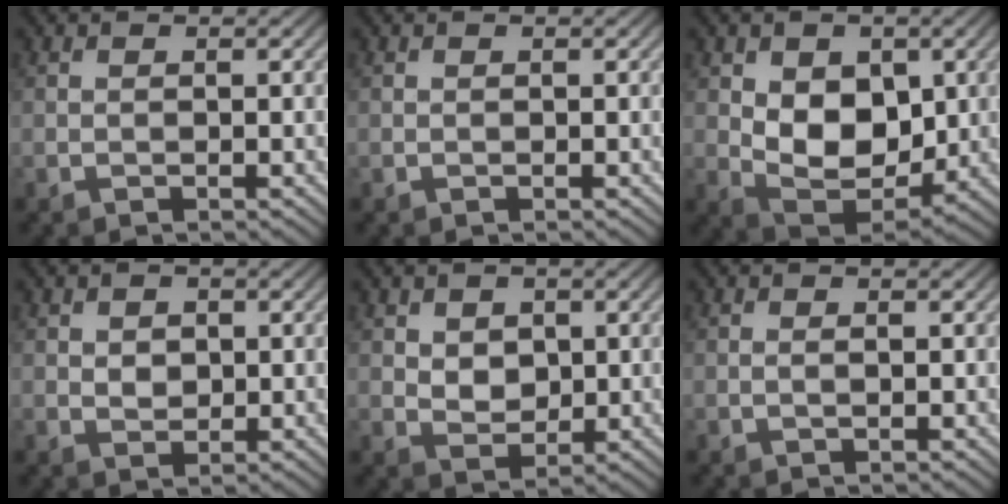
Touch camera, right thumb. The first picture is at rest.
{"total": 0.0}
{"total": 9.1, "force": [1.0, 6.2, 6.6], "torque": [-0.123, -0.013, 0.016]}
{"total": 2.0, "force": [0.4, 1.6, 1.1], "torque": [-0.024, -0.003, 0.005]}
{"total": 3.3, "force": [0.9, 2.5, 1.9], "torque": [-0.043, -0.004, 0.013]}
{"total": 0.6, "force": [-0.1, 0.1, 0.5], "torque": [-0.011, -0.001, -0.002]}